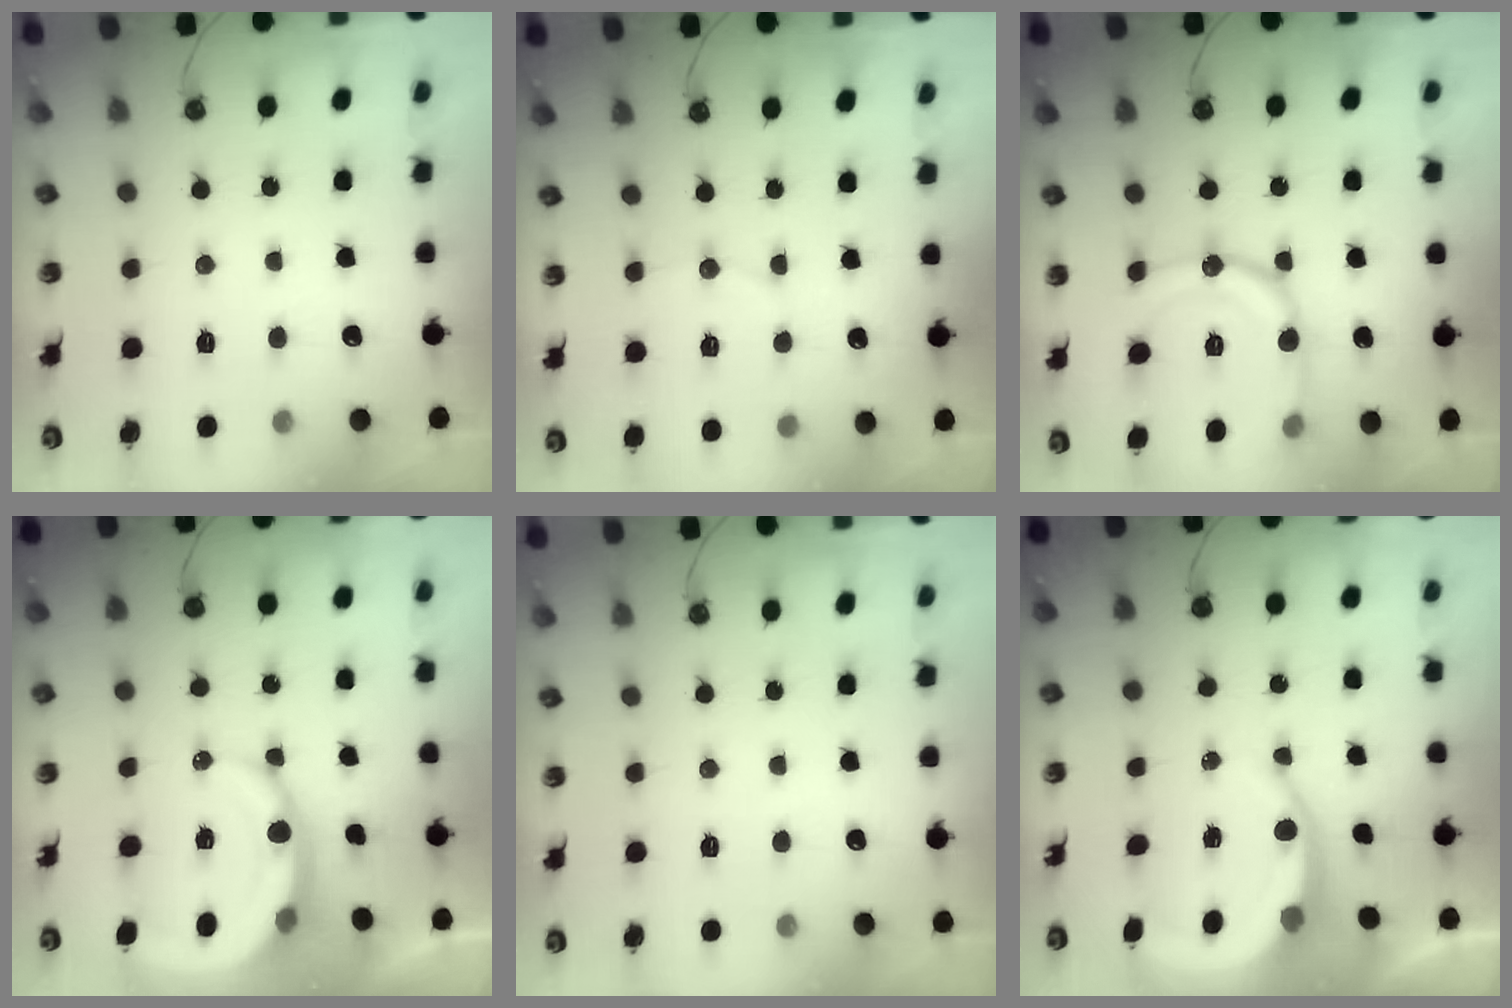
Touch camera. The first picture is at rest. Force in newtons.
{"total": 5.0, "press": 4.8, "slide": 1.4}
{"total": 15.7, "press": 15.6, "slide": 1.5}
{"total": 10.1, "press": 10.0, "slide": 1.3}
{"total": 0.0}
{"total": 6.9, "press": 6.9, "slide": 0.8}